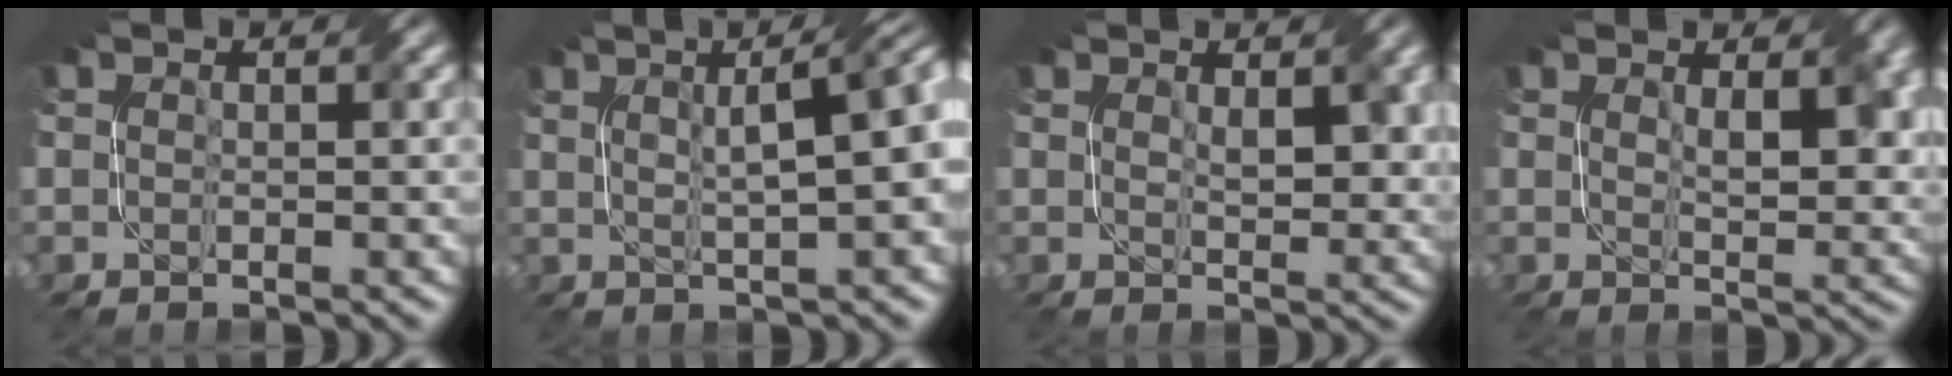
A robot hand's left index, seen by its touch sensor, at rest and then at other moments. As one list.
[{"total": 7.9, "force": [2.5, 2.5, 7.1], "torque": [-0.065, 0.032, 0.033]}, {"total": 2.7, "force": [1.2, 1.0, 2.1], "torque": [-0.033, 0.002, 0.032]}, {"total": 4.2, "force": [1.8, 1.5, 3.5], "torque": [-0.050, 0.000, 0.042]}]